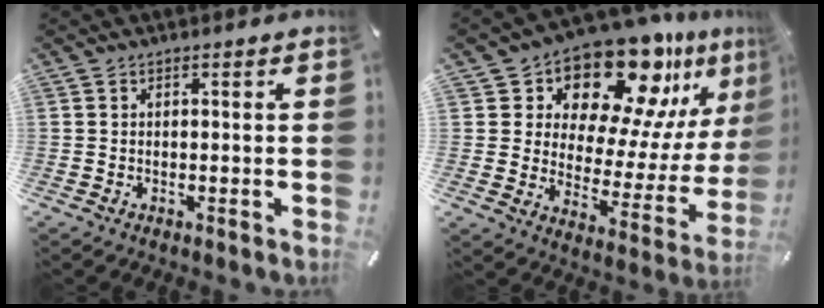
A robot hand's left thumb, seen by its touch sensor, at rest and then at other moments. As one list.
[{"total": 18.3, "force": [15.9, 7.0, 5.9], "torque": [-0.085, -0.154, 0.267]}]